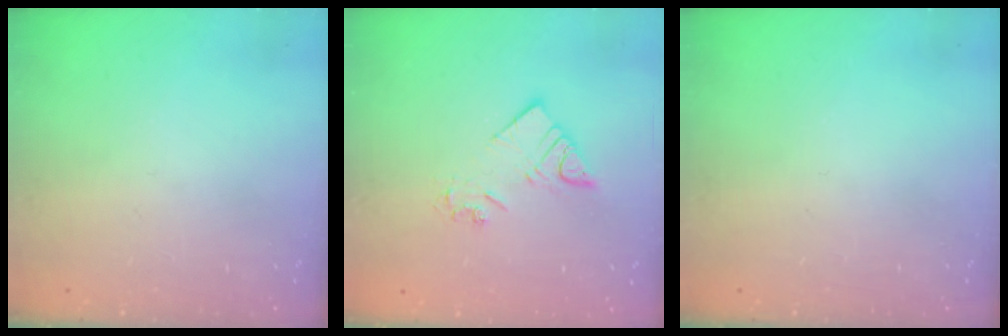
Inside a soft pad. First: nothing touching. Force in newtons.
{"total": 7.5, "press": 7.5, "slide": 0.5}
{"total": 0.0}